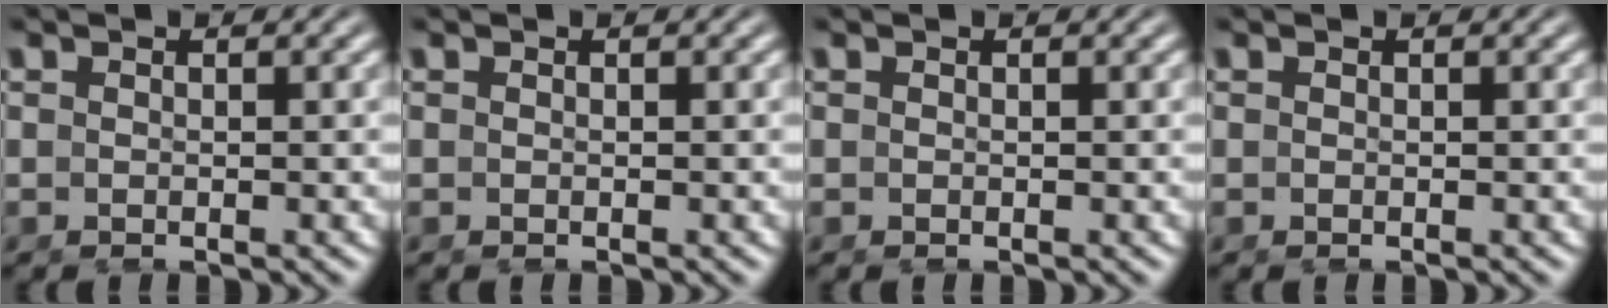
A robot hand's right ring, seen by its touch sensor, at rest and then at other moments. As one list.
[{"total": 0.0}, {"total": 0.0}, {"total": 0.0}]